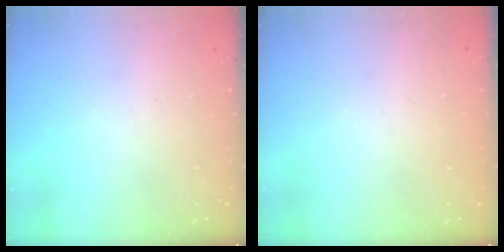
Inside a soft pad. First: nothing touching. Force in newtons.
{"total": 1.4, "press": 1.4, "slide": 0.1}